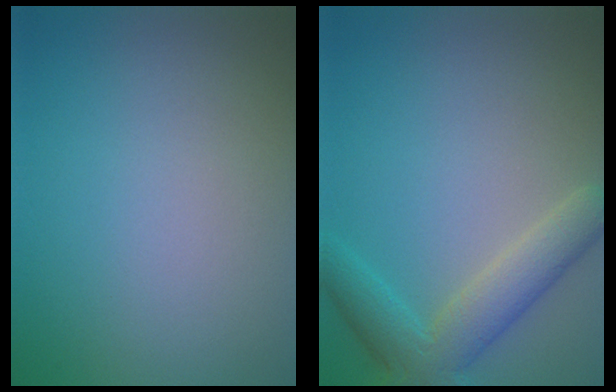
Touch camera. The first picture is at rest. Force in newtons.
{"total": 4.8, "press": 4.8, "slide": 0.2}